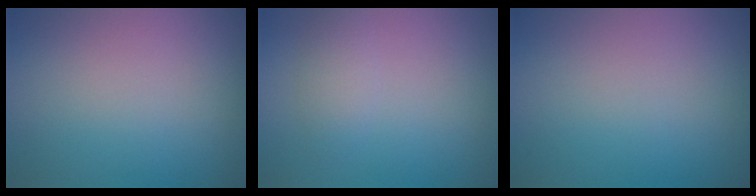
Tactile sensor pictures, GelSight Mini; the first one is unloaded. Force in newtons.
{"total": 1.6, "press": 1.6, "slide": 0.0}
{"total": 0.0}